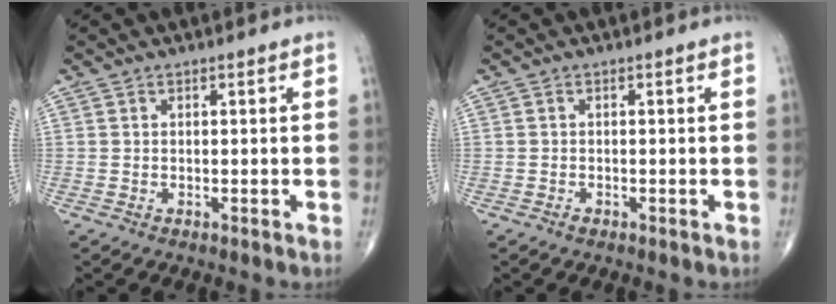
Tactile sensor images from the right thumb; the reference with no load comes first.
{"total": 0.7, "force": [-0.5, 0.4, 0.3], "torque": [-0.003, 0.001, -0.010]}